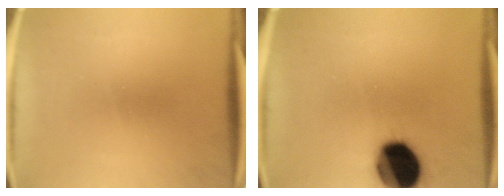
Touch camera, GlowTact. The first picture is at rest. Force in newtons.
{"total": 17.6}